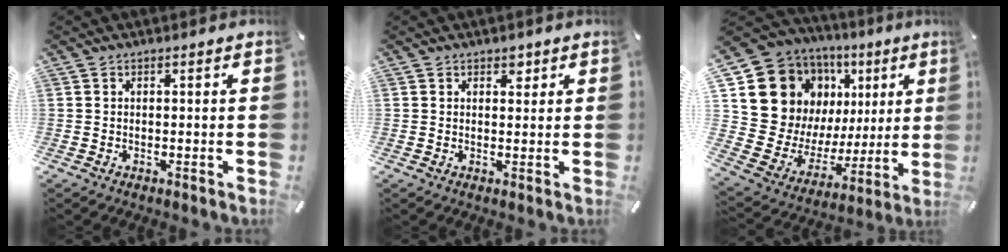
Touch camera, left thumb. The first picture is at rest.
{"total": 1.9, "force": [1.0, 1.3, 0.8], "torque": [-0.002, -0.004, 0.014]}
{"total": 18.4, "force": [7.7, 14.8, 7.8], "torque": [-0.130, -0.067, 0.162]}